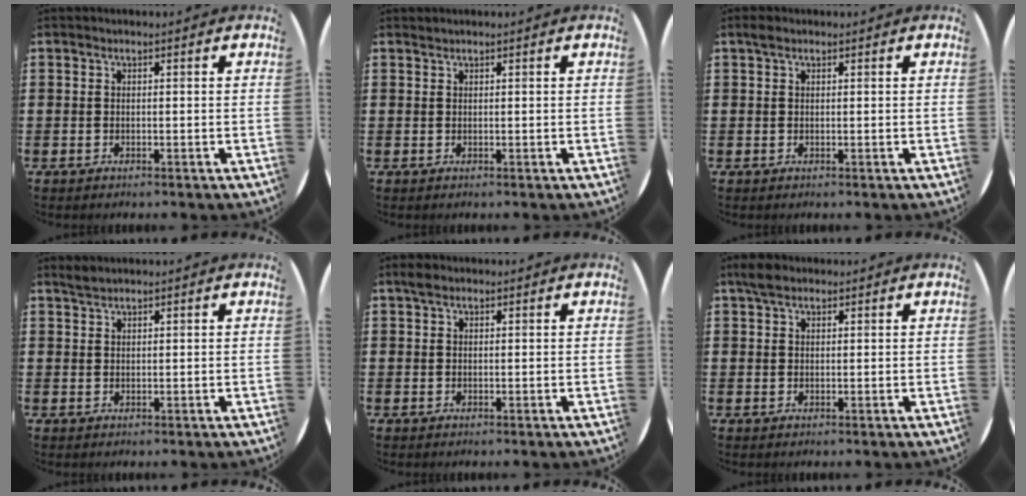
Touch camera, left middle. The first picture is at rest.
{"total": 0.0}
{"total": 0.9, "force": [0.7, 0.5, 0.3], "torque": [-0.001, 0.000, 0.011]}
{"total": 1.4, "force": [1.3, 0.2, 0.3], "torque": [-0.008, 0.001, 0.026]}
{"total": 1.2, "force": [0.9, 0.7, 0.5], "torque": [-0.004, 0.002, 0.014]}
{"total": 2.4, "force": [1.9, 1.0, 1.0], "torque": [-0.015, 0.003, 0.035]}